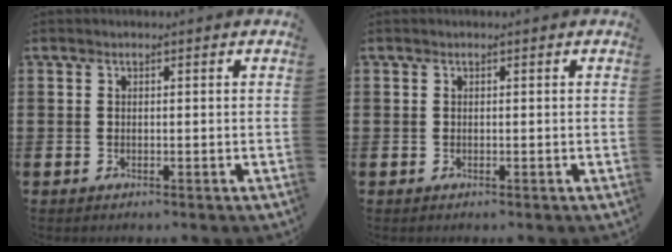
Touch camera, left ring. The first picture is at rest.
{"total": 0.0}